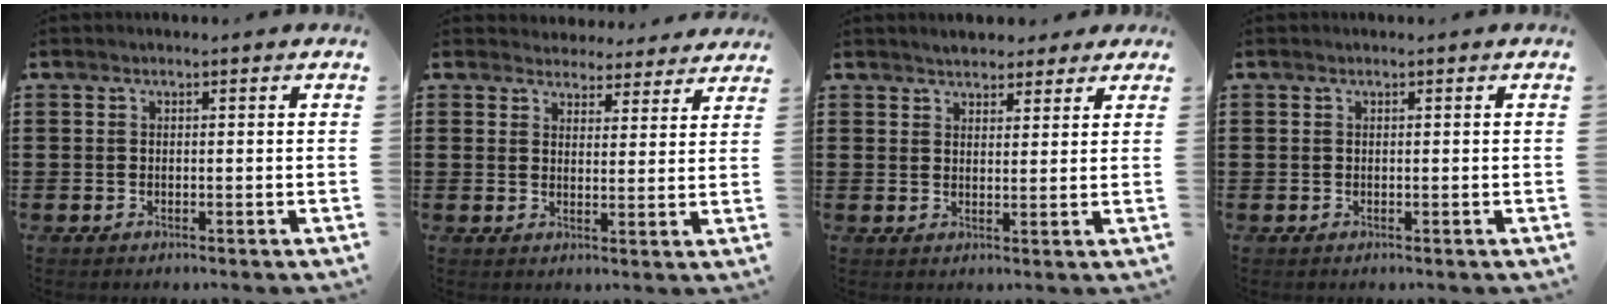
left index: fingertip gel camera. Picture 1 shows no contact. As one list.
[{"total": 4.0, "force": [3.8, 1.1, 0.1], "torque": [-0.019, -0.013, 0.070]}, {"total": 3.1, "force": [2.8, 1.2, 0.4], "torque": [-0.017, 0.004, 0.053]}, {"total": 0.0}]